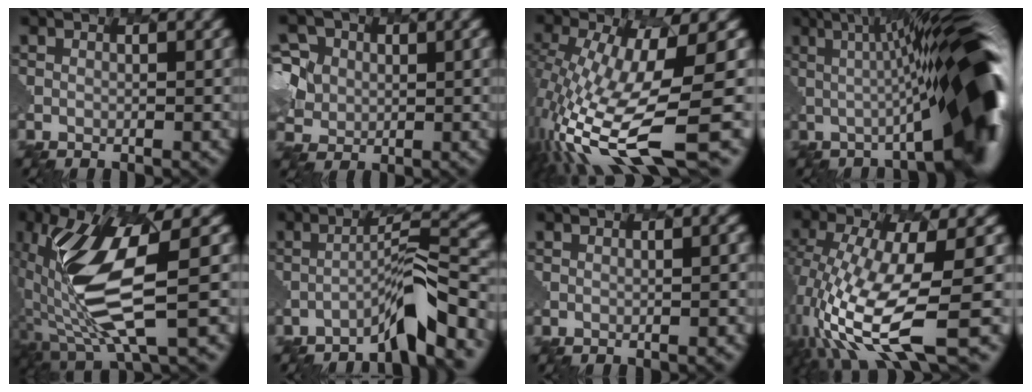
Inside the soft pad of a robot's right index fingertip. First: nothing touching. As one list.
[{"total": 7.4, "force": [2.8, 6.8, 1.3], "torque": [-0.063, 0.043, -0.002]}, {"total": 7.5, "force": [-3.3, 0.7, 6.7], "torque": [-0.189, -0.002, -0.075]}, {"total": 10.5, "force": [1.5, 0.3, 10.4], "torque": [-0.113, 0.046, -0.011]}, {"total": 7.7, "force": [0.6, 2.5, 7.3], "torque": [-0.186, -0.009, -0.005]}, {"total": 4.0, "force": [-3.6, -1.2, 1.3], "torque": [-0.045, 0.036, -0.094]}, {"total": 1.3, "force": [-0.2, 0.4, 1.2], "torque": [-0.002, 0.005, 0.003]}, {"total": 7.6, "force": [-3.1, 1.6, 6.7], "torque": [-0.193, -0.006, -0.066]}]